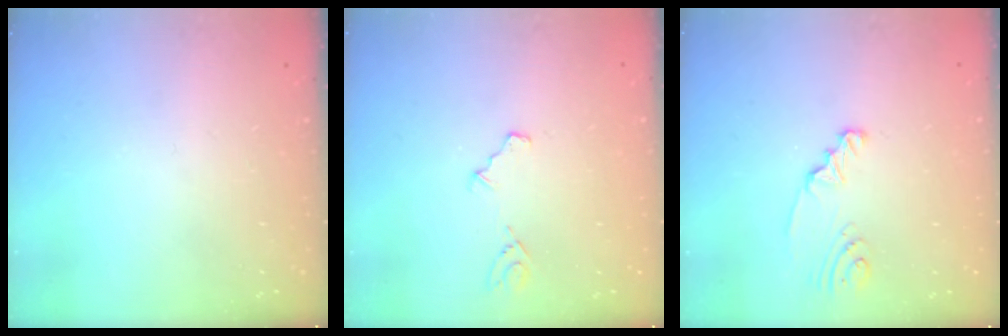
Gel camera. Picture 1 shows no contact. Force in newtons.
{"total": 4.0, "press": 3.9, "slide": 0.4}
{"total": 2.3, "press": 2.3, "slide": 0.2}